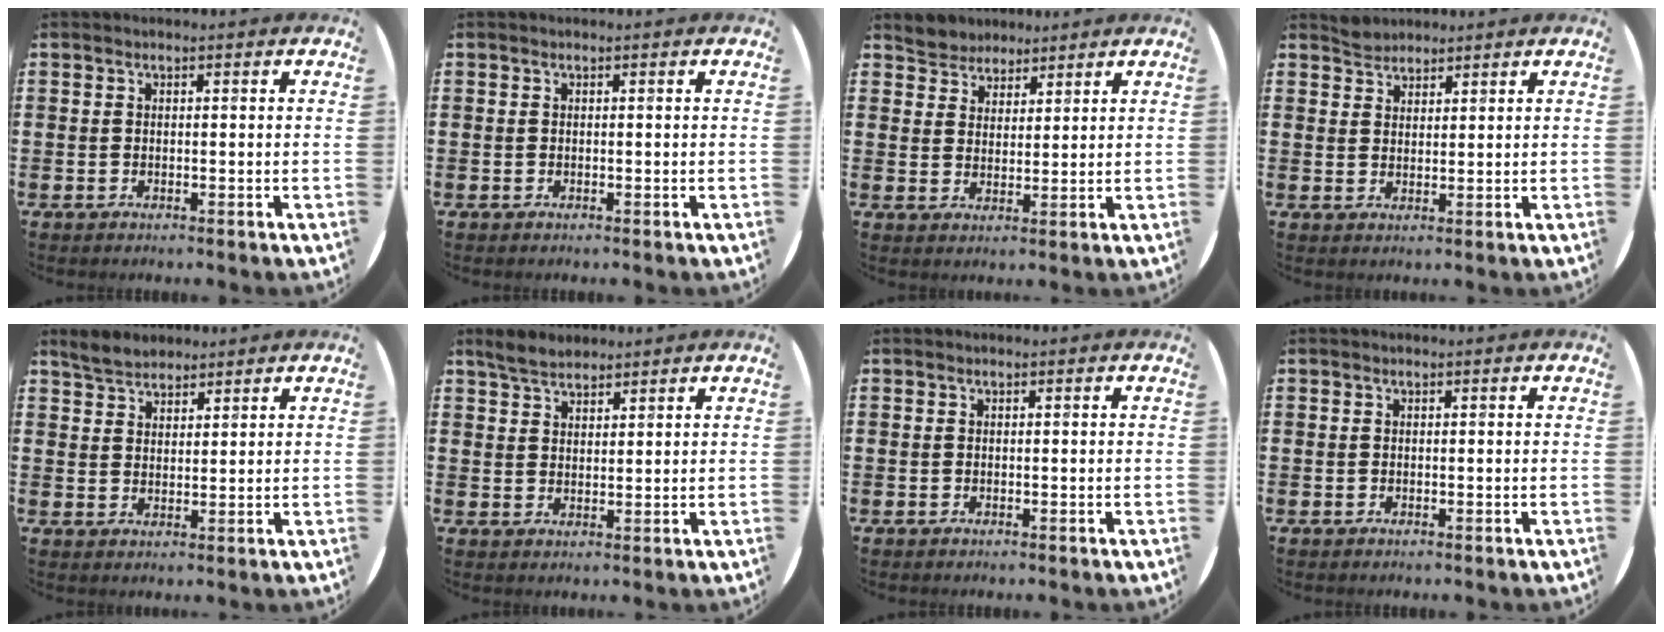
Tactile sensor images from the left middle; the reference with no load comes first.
{"total": 0.0}
{"total": 3.8, "force": [3.5, 1.4, -0.8], "torque": [0.001, -0.005, 0.067]}
{"total": 2.3, "force": [2.1, 0.7, -0.3], "torque": [0.002, 0.004, 0.043]}
{"total": 3.5, "force": [3.2, 1.2, 0.5], "torque": [-0.017, 0.001, 0.063]}
{"total": 3.5, "force": [3.1, 1.2, 1.0], "torque": [-0.026, 0.000, 0.059]}
{"total": 0.0}
{"total": 0.0}